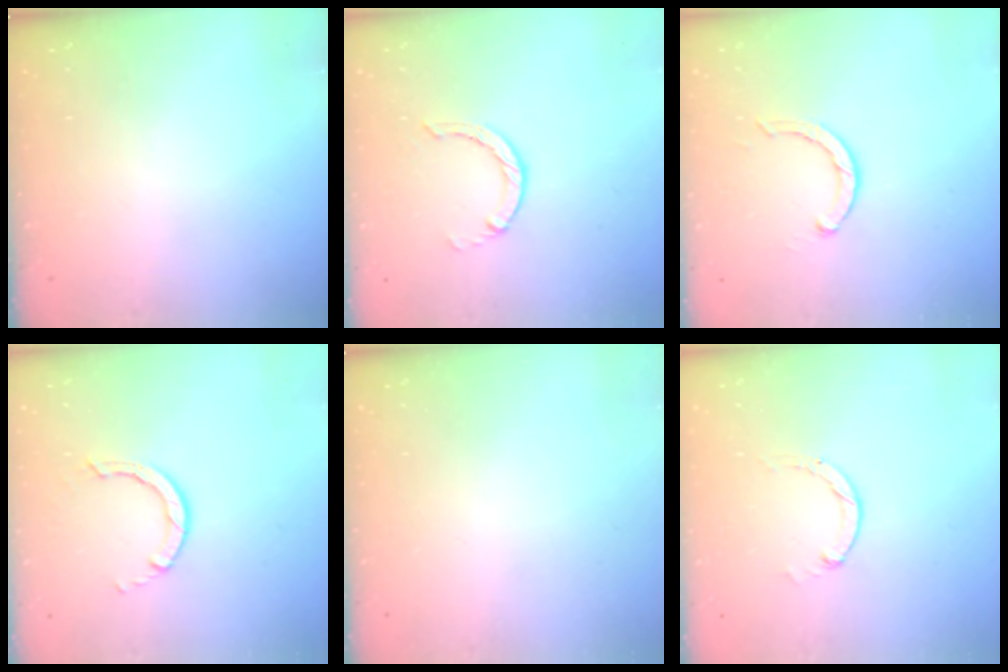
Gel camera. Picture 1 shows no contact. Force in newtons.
{"total": 1.2, "press": 1.2, "slide": 0.2}
{"total": 3.5, "press": 3.4, "slide": 0.6}
{"total": 2.8, "press": 2.8, "slide": 0.2}
{"total": 0.0}
{"total": 1.2, "press": 1.2, "slide": 0.3}